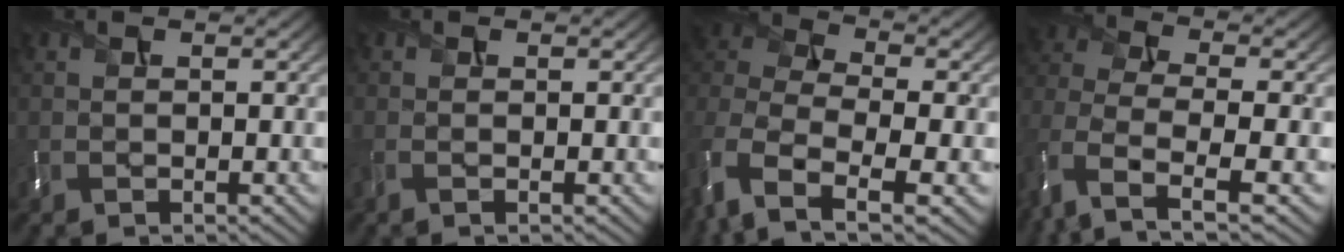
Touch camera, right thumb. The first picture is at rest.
{"total": 0.8, "force": [-0.3, 0.0, 0.7], "torque": [-0.018, -0.003, -0.009]}
{"total": 10.6, "force": [-3.8, 6.1, 7.7], "torque": [-0.219, -0.011, -0.075]}
{"total": 7.7, "force": [-2.7, 4.0, 6.0], "torque": [-0.143, -0.012, -0.066]}